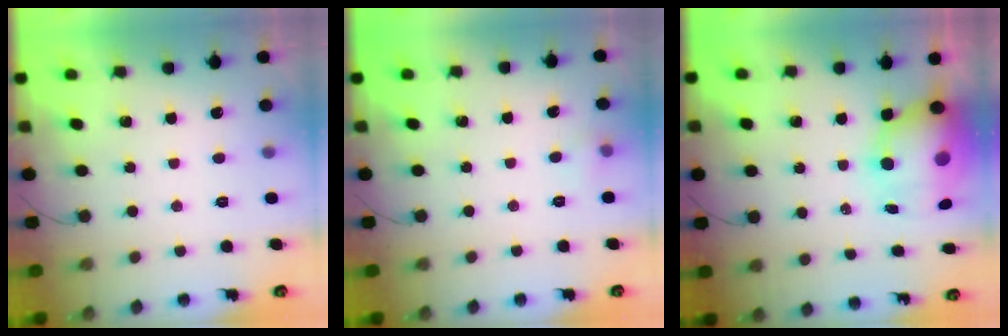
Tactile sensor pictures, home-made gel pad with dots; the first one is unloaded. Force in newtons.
{"total": 3.9, "press": 3.5, "slide": 1.6}
{"total": 12.0, "press": 11.7, "slide": 2.7}